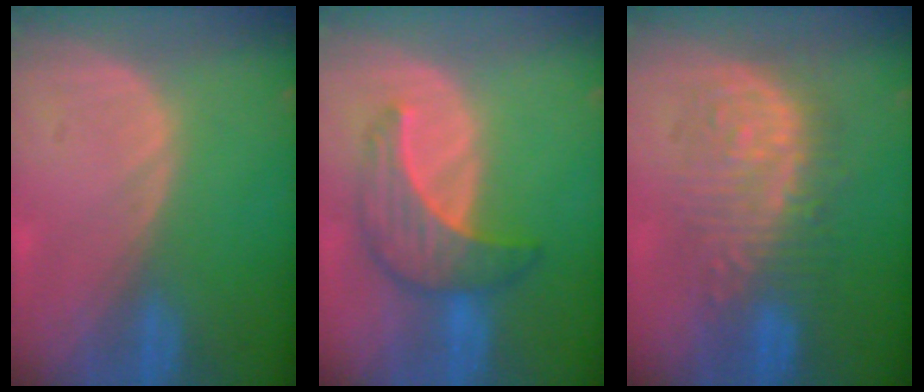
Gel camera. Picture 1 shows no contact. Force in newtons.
{"total": 6.9, "press": 6.9, "slide": 0.1}
{"total": 9.0, "press": 9.0, "slide": 0.6}